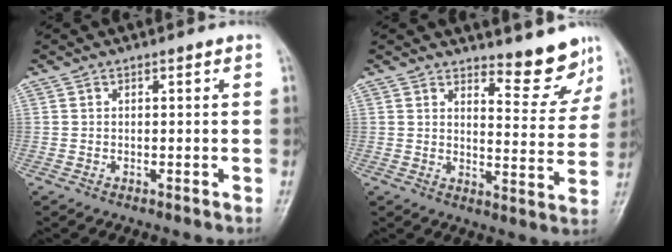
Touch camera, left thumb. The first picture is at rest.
{"total": 8.5, "force": [7.6, 2.4, 2.9], "torque": [-0.010, -0.073, 0.098]}